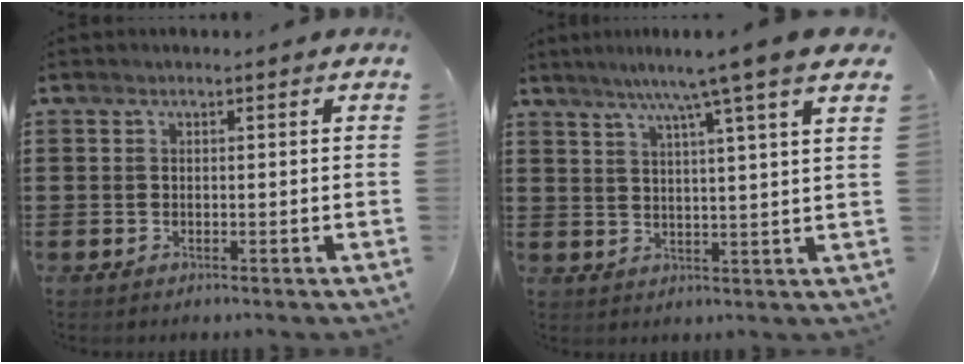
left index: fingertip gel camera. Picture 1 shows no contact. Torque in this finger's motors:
{"motor_torque": [2.14, 0.00, 0.49, 0.21]}